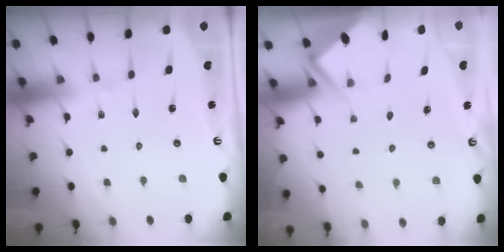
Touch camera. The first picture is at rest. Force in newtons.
{"total": 3.0, "press": 2.9, "slide": 0.4}